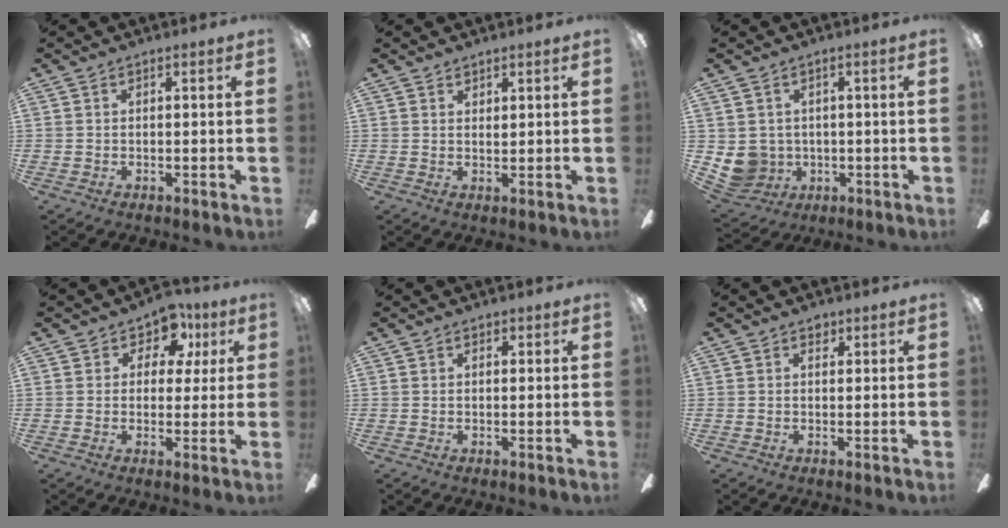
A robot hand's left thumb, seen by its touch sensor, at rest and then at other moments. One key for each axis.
{"total": 1.4, "fx": 1.3, "fy": 0.6, "fz": 0.3, "tx": 0.002, "ty": -0.003, "tz": 0.022}
{"total": 6.1, "fx": 0.4, "fy": 6.0, "fz": 1.3, "tx": -0.068, "ty": -0.007, "tz": 0.012}
{"total": 7.7, "fx": 4.0, "fy": 5.7, "fz": 3.4, "tx": -0.047, "ty": -0.015, "tz": 0.070}
{"total": 0.8, "fx": 0.5, "fy": 0.6, "fz": 0.1, "tx": -0.002, "ty": 0.003, "tz": 0.009}
{"total": 1.5, "fx": 1.0, "fy": 1.1, "fz": 0.4, "tx": -0.001, "ty": 0.001, "tz": 0.015}